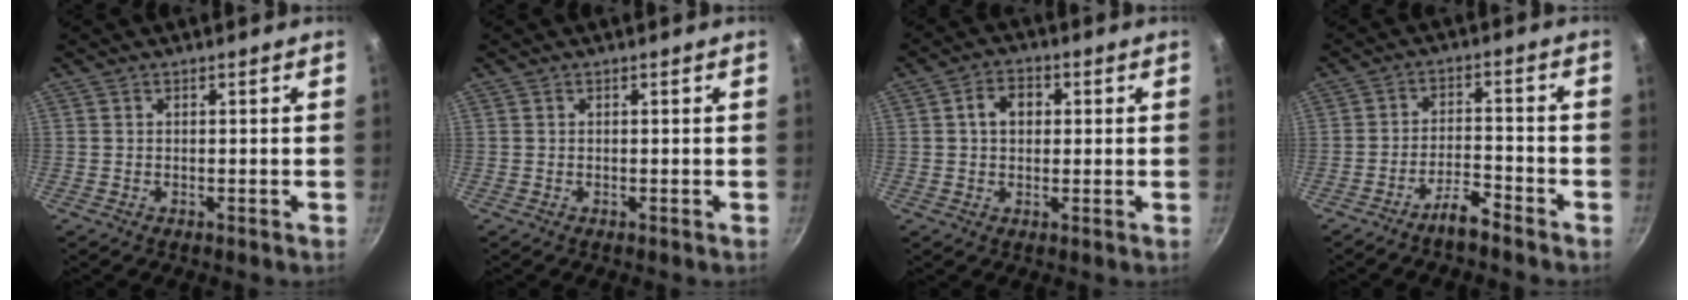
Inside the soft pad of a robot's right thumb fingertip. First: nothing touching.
{"total": 0.0}
{"total": 5.2, "force": [0.9, 3.9, 3.2], "torque": [-0.030, 0.011, 0.008]}
{"total": 5.1, "force": [-4.2, 1.1, 2.6], "torque": [-0.051, 0.036, -0.073]}